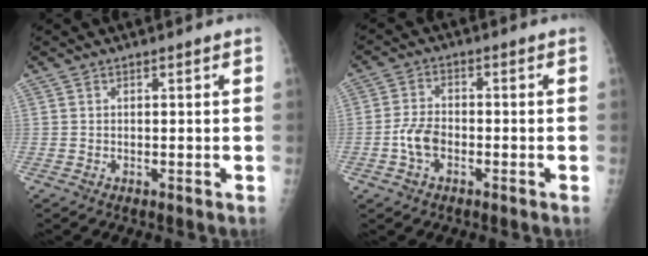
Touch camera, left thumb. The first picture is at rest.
{"total": 5.4, "force": [-1.9, 3.3, 3.8], "torque": [-0.076, 0.015, -0.039]}